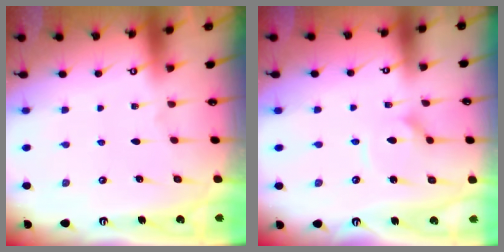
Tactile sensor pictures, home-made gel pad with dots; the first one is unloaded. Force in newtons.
{"total": 4.8, "press": 4.8, "slide": 0.4}